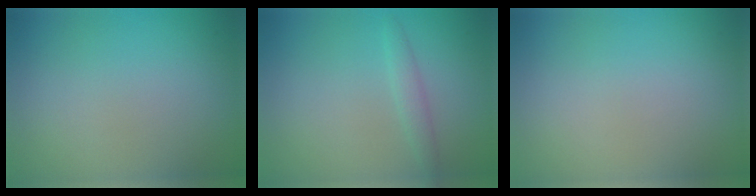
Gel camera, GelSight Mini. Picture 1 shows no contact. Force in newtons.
{"total": 1.3, "press": 1.3, "slide": 0.0}
{"total": 0.0}